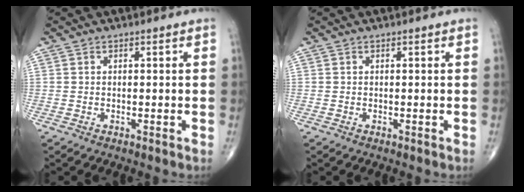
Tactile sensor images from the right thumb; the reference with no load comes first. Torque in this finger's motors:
{"motor_torque": [0.02, 0.02, 0.00, 0.00, 0.00]}